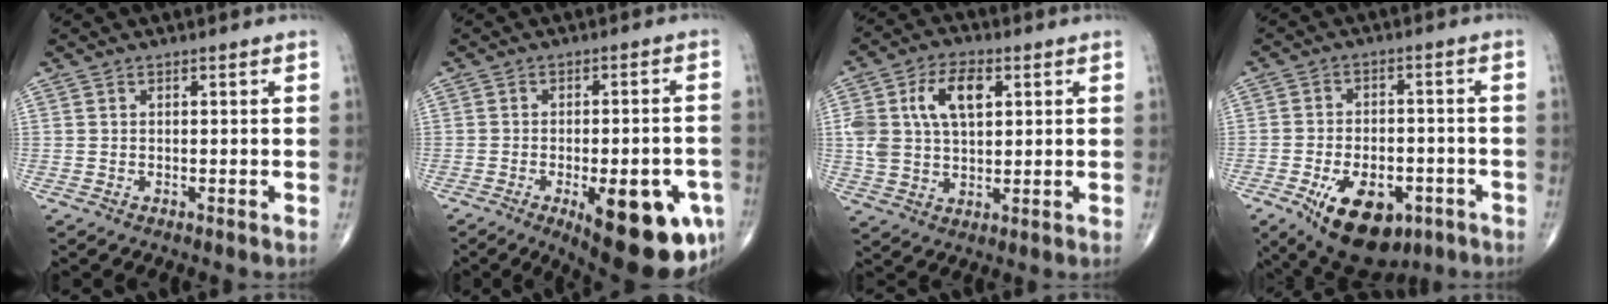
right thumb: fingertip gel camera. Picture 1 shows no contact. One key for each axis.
{"total": 18.7, "fx": -7.6, "fy": 6.8, "fz": 15.7, "tx": -0.148, "ty": 0.010, "tz": -0.086}
{"total": 10.9, "fx": 3.2, "fy": 6.2, "fz": 8.3, "tx": -0.146, "ty": 0.006, "tz": 0.060}
{"total": 14.9, "fx": -7.2, "fy": 8.3, "fz": 10.1, "tx": -0.143, "ty": 0.018, "tz": -0.096}